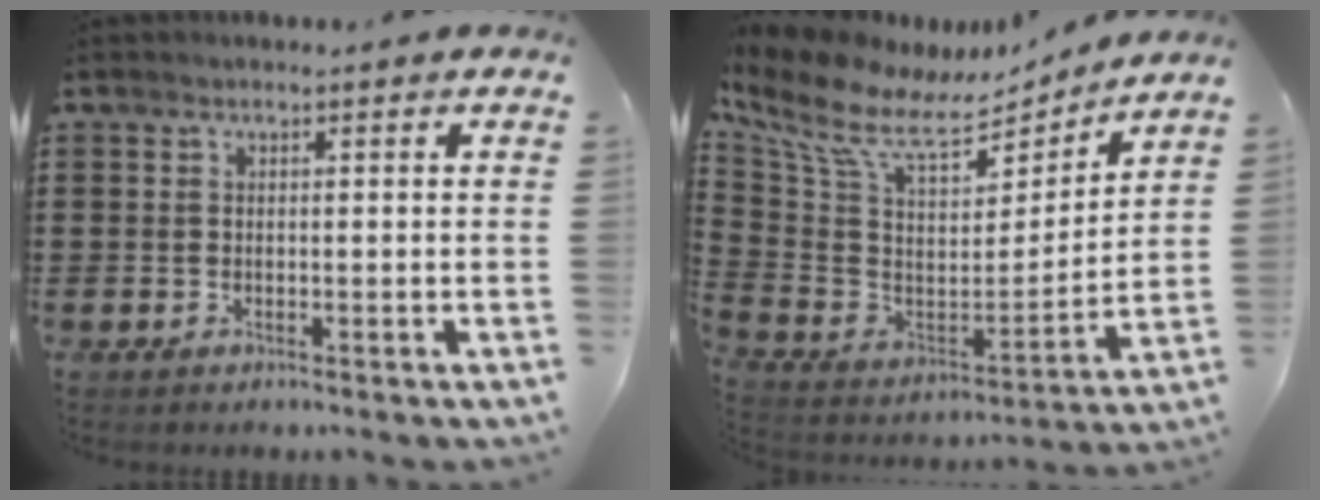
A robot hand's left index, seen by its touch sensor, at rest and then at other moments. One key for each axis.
{"total": 10.5, "fx": 7.6, "fy": 3.9, "fz": 6.1, "tx": -0.152, "ty": -0.048, "tz": 0.131}